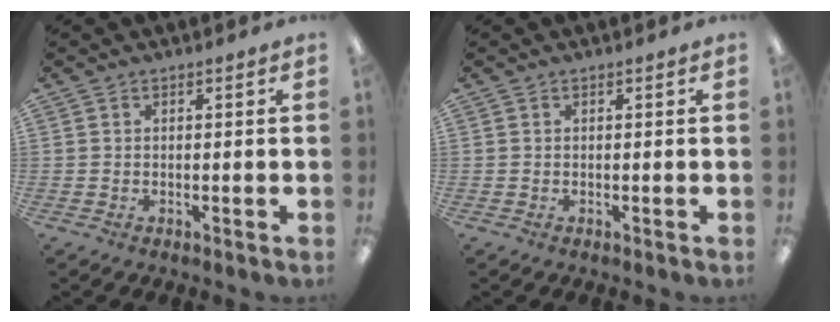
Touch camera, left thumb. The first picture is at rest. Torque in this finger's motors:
{"motor_torque": [-0.03, 0.03, 0.00, 0.00, 0.00]}